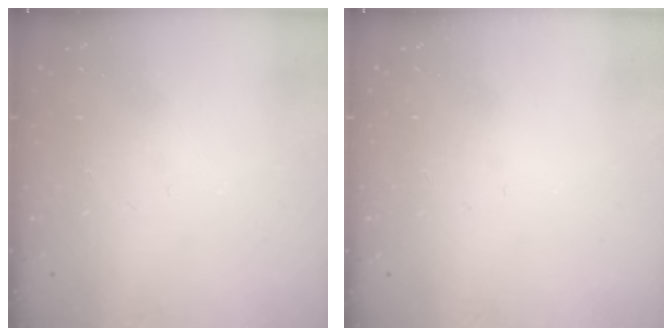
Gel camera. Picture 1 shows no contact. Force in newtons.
{"total": 0.0}